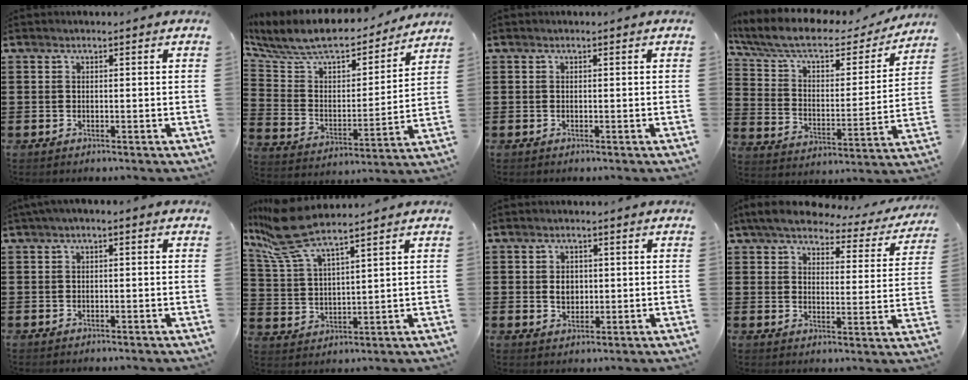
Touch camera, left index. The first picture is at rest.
{"total": 9.0, "force": [7.9, 2.5, 3.4], "torque": [-0.105, -0.055, 0.137]}
{"total": 0.0}
{"total": 8.6, "force": [6.6, 2.6, 4.8], "torque": [-0.118, -0.036, 0.110]}
{"total": 1.2, "force": [-0.4, 0.2, 1.1], "torque": [-0.017, -0.002, -0.008]}
{"total": 9.1, "force": [7.5, 1.0, 5.0], "torque": [-0.136, -0.028, 0.132]}
{"total": 2.8, "force": [0.3, 2.1, 1.8], "torque": [-0.034, 0.005, 0.003]}
{"total": 5.8, "force": [5.2, 1.1, 2.3], "torque": [-0.071, -0.028, 0.088]}